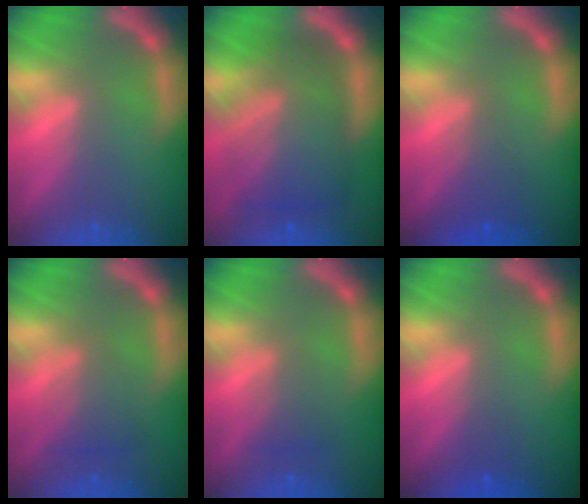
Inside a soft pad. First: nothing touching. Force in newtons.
{"total": 9.4}
{"total": 2.5}
{"total": 3.0}
{"total": 2.0}
{"total": 1.0}